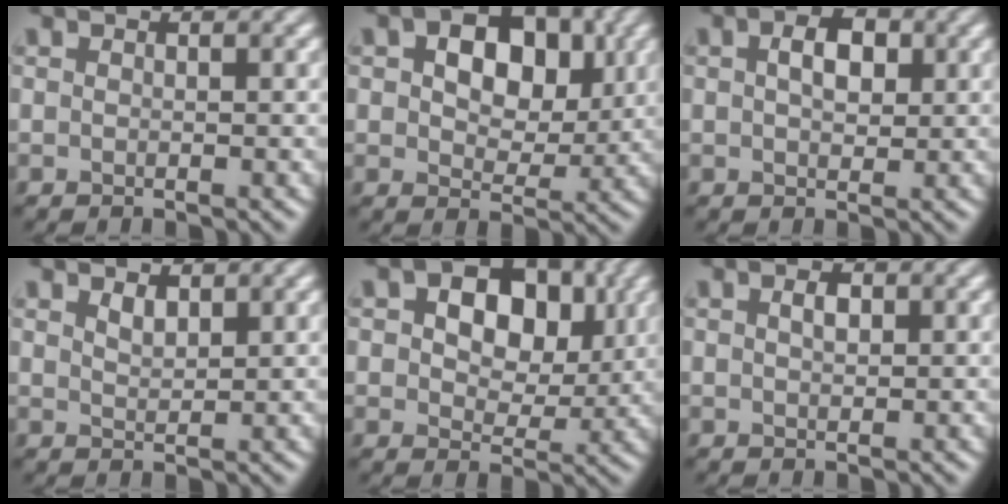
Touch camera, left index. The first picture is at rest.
{"total": 7.5, "force": [2.0, 4.9, 5.3], "torque": [-0.084, 0.003, 0.023]}
{"total": 3.2, "force": [0.8, 2.0, 2.4], "torque": [-0.044, 0.004, 0.012]}
{"total": 1.4, "force": [1.0, 0.7, 0.7], "torque": [-0.016, -0.001, 0.023]}
{"total": 8.6, "force": [2.3, 5.8, 6.0], "torque": [-0.087, 0.014, 0.028]}
{"total": 1.4, "force": [0.5, 0.8, 1.1], "torque": [-0.020, 0.002, 0.008]}